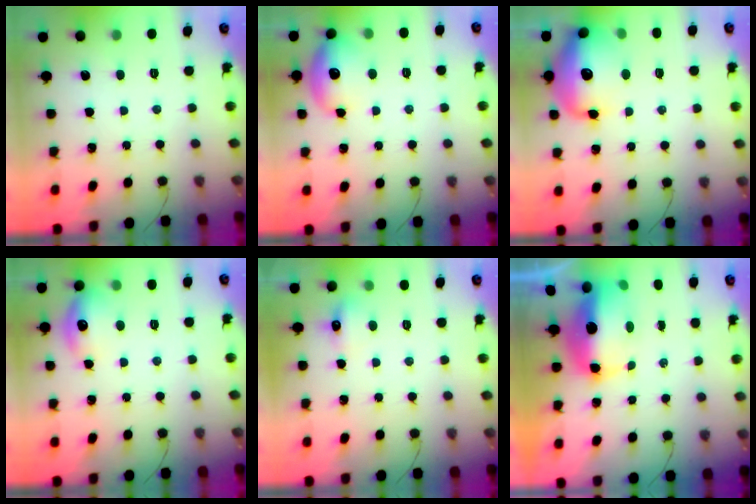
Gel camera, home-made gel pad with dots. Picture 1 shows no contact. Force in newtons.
{"total": 11.6, "press": 11.4, "slide": 2.0}
{"total": 17.0, "press": 16.3, "slide": 4.7}
{"total": 10.9, "press": 10.9, "slide": 0.8}
{"total": 5.6, "press": 5.5, "slide": 1.4}
{"total": 12.4, "press": 12.4, "slide": 1.3}